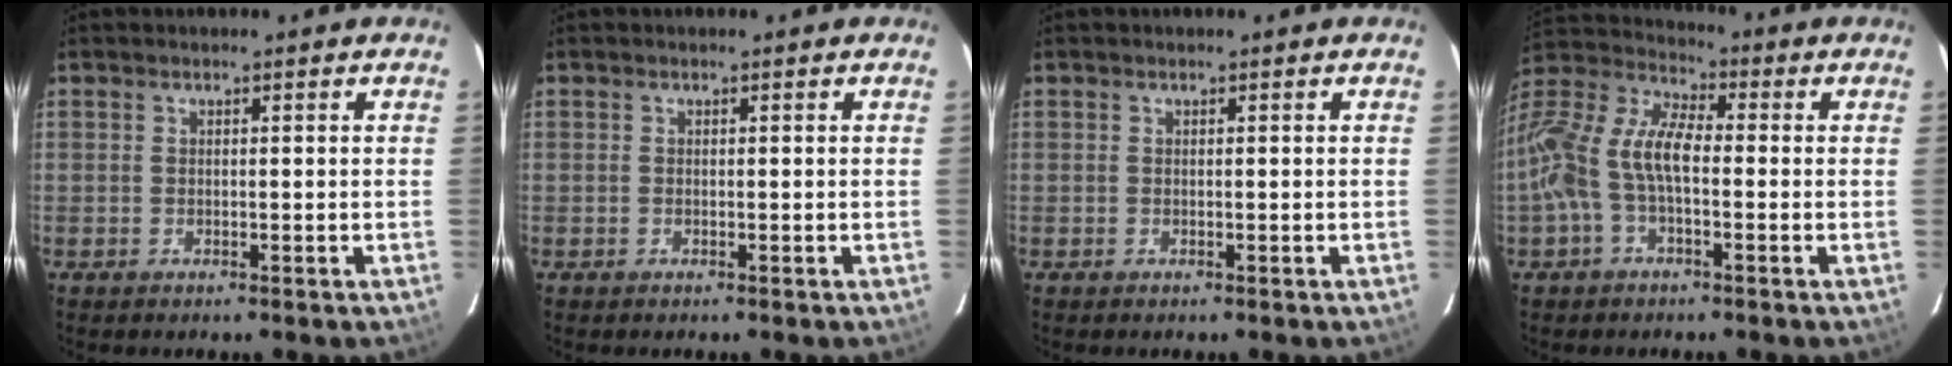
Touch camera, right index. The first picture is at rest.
{"total": 0.0}
{"total": 0.0}
{"total": 13.4, "force": [-2.4, 6.1, 11.7], "torque": [-0.241, 0.015, -0.055]}